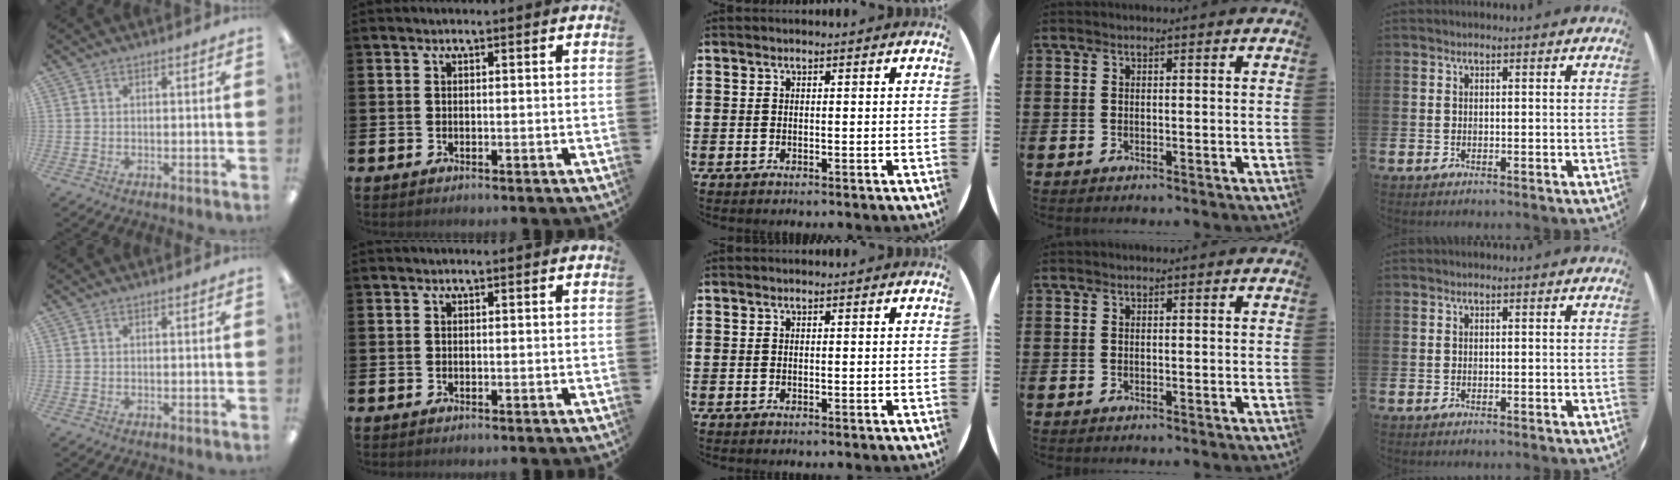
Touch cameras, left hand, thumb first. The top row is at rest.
{}